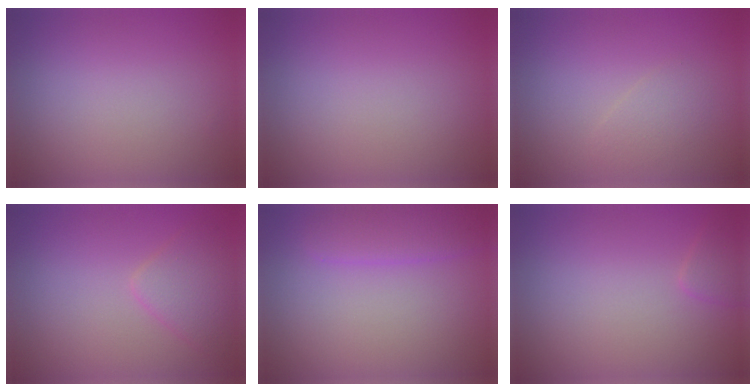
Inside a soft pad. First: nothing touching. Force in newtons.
{"total": 0.0}
{"total": 1.3, "press": 1.3, "slide": 0.1}
{"total": 2.6, "press": 2.6, "slide": 0.1}
{"total": 2.8, "press": 2.8, "slide": 0.1}
{"total": 1.0, "press": 1.0, "slide": 0.0}